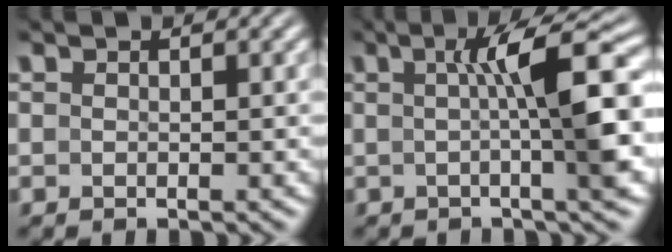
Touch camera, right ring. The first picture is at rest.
{"total": 7.1, "force": [-0.2, 0.7, 7.0], "torque": [-0.105, 0.011, 0.000]}